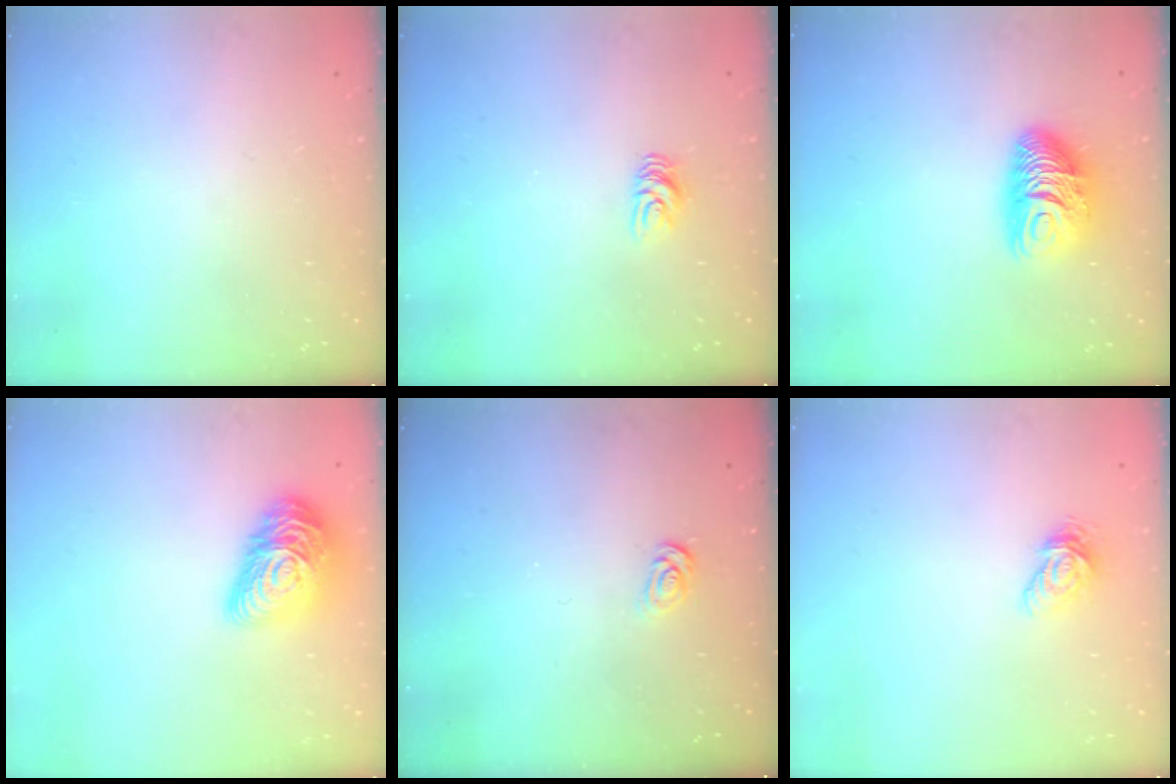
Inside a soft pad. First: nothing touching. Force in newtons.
{"total": 5.3, "press": 5.3, "slide": 0.5}
{"total": 10.0, "press": 10.0, "slide": 0.4}
{"total": 16.6, "press": 16.6, "slide": 0.9}
{"total": 2.7, "press": 2.7, "slide": 0.3}
{"total": 6.4, "press": 6.4, "slide": 0.3}